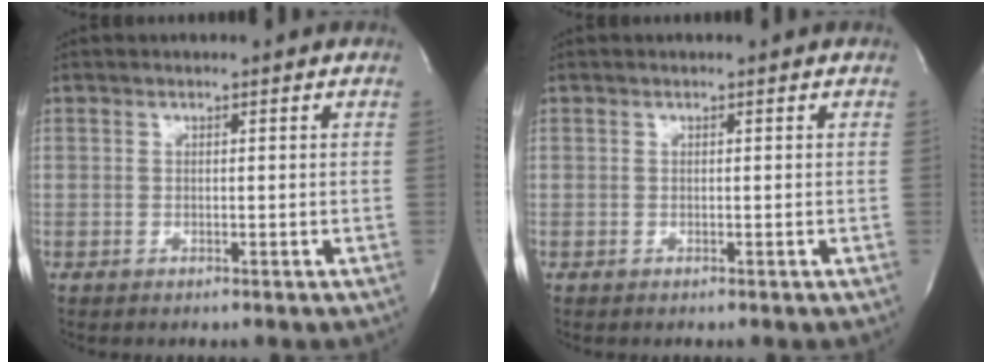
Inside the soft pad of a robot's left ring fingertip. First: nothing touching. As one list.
[{"total": 0.0}]